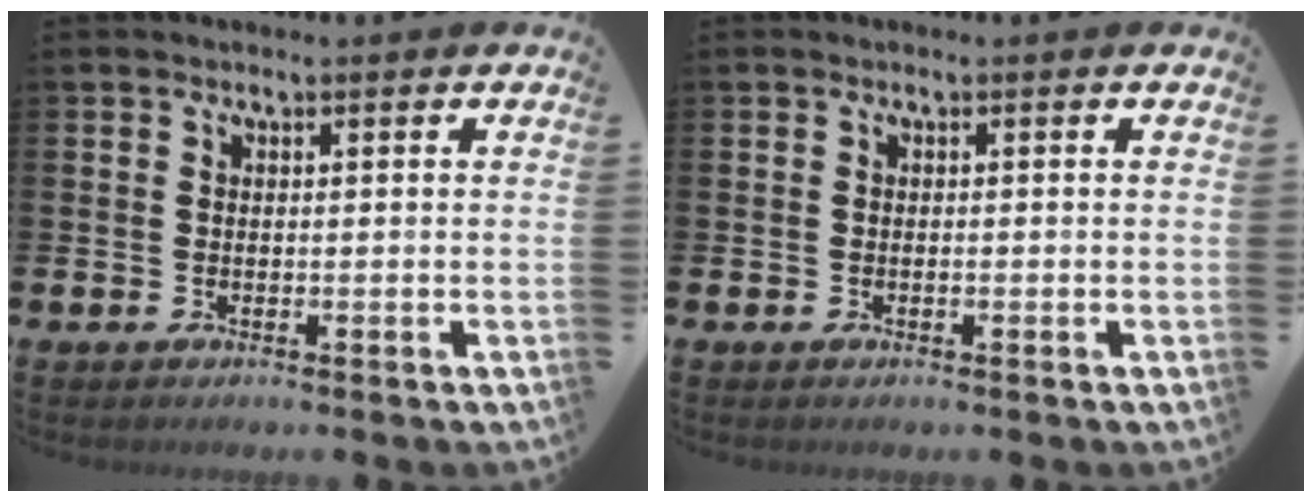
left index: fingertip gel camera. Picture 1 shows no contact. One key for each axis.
{"total": 0.0}